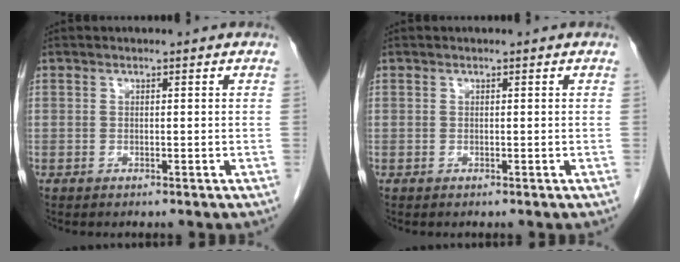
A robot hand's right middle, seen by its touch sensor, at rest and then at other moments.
{"total": 0.0}